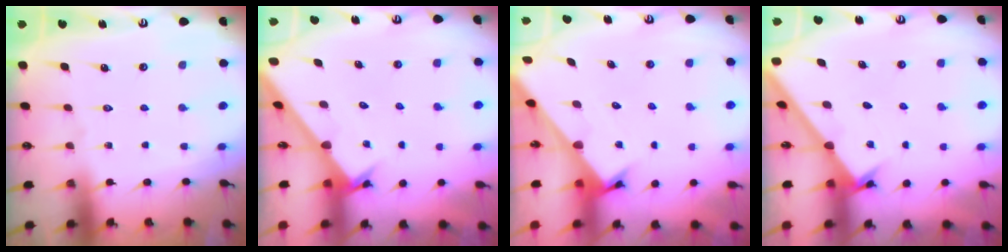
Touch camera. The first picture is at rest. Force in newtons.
{"total": 2.6, "press": 2.6, "slide": 0.3}
{"total": 2.5, "press": 2.4, "slide": 0.2}
{"total": 1.6, "press": 1.6, "slide": 0.1}